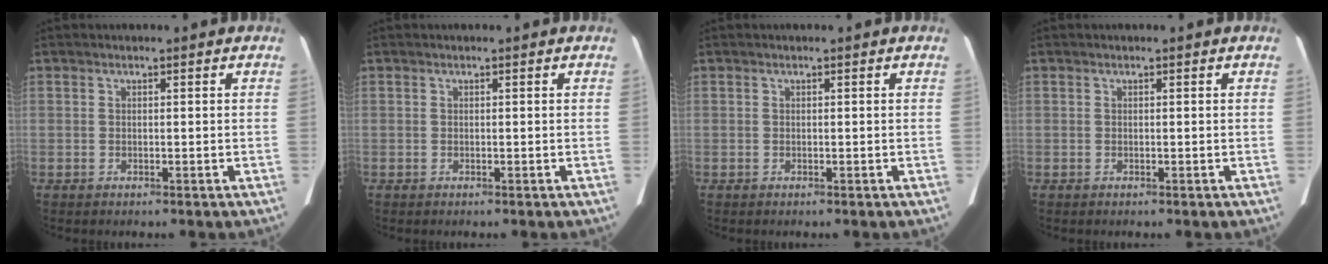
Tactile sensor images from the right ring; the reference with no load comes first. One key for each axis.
{"total": 0.0}
{"total": 0.0}
{"total": 0.0}